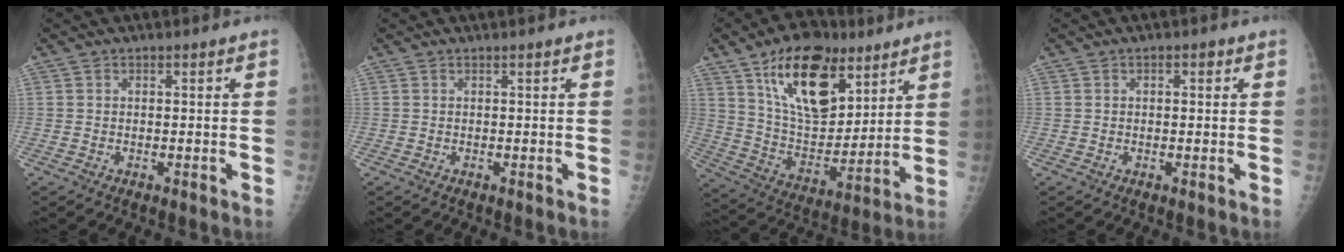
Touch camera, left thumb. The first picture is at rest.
{"total": 0.0}
{"total": 21.0, "force": [11.4, 11.2, 13.6], "torque": [-0.184, -0.054, 0.203]}
{"total": 1.9, "force": [0.7, 1.2, 1.3], "torque": [-0.008, 0.002, 0.007]}